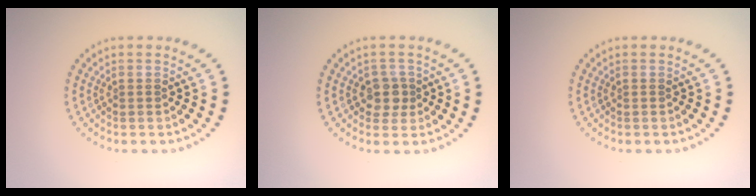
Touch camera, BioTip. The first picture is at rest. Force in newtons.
{"total": 2.0, "press": 1.8, "slide": 0.8}
{"total": 0.0}